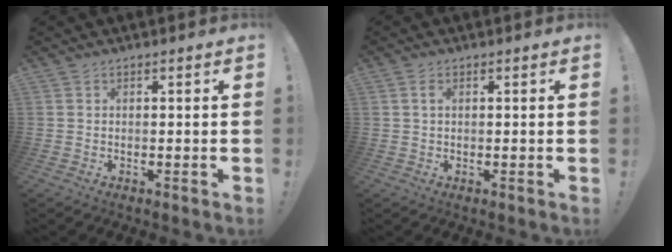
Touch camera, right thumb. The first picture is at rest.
{"total": 1.7, "force": [0.6, 0.9, 1.4], "torque": [-0.025, 0.003, 0.009]}